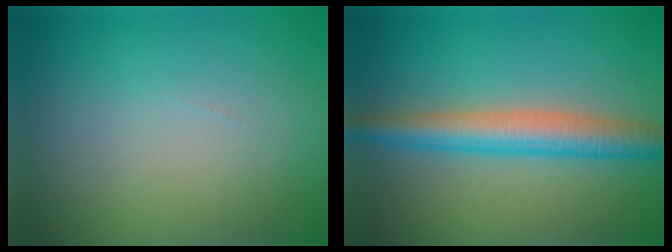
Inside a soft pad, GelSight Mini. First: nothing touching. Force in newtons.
{"total": 4.9, "press": 4.9, "slide": 0.0}